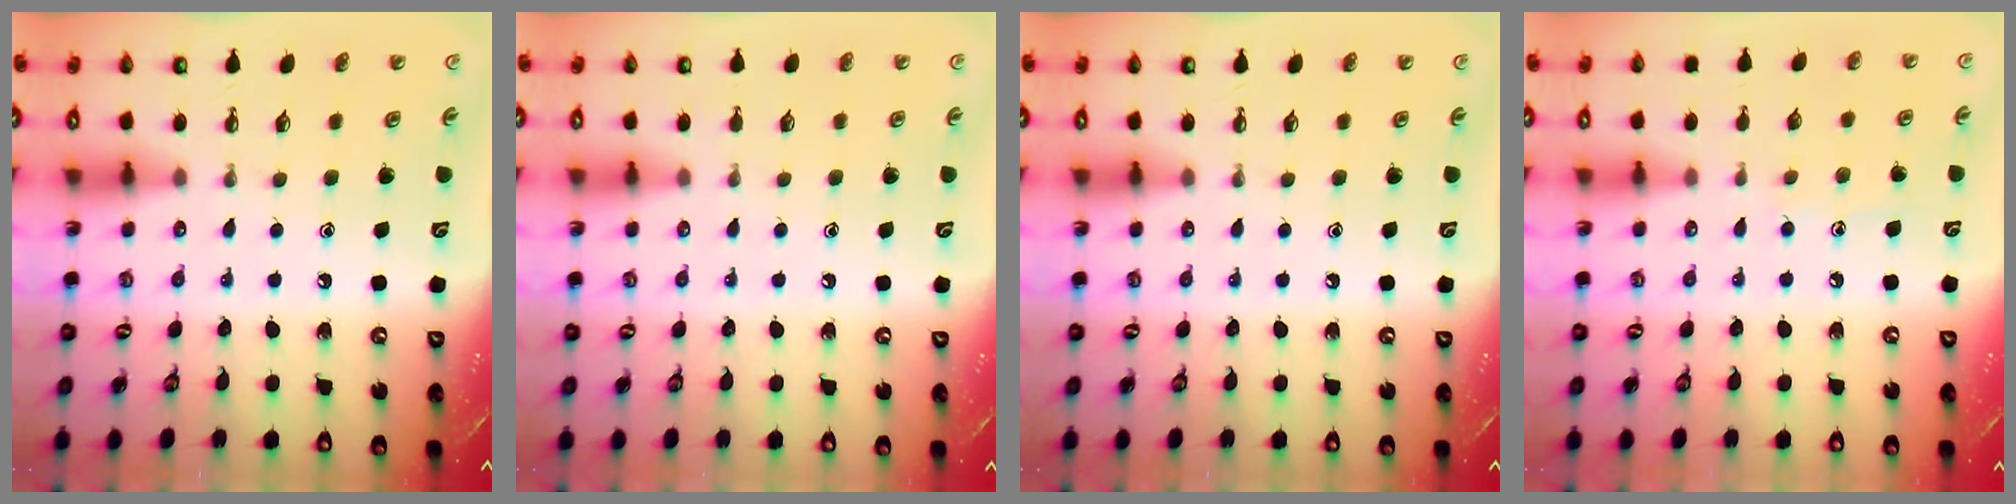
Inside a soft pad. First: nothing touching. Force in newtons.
{"total": 2.8, "press": 2.8, "slide": 0.2}
{"total": 0.0}
{"total": 5.3, "press": 5.3, "slide": 0.6}